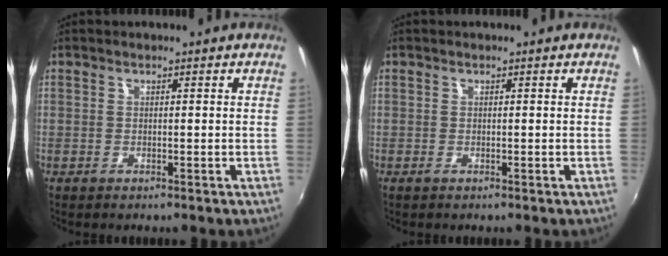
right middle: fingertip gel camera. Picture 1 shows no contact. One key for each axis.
{"total": 0.0}